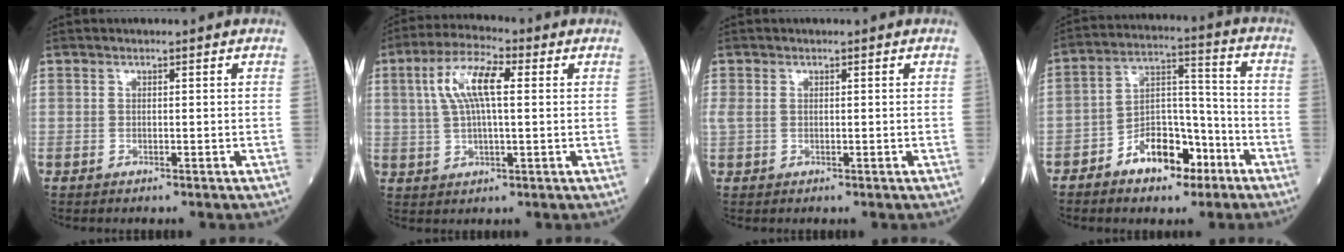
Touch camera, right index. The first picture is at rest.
{"total": 9.0, "force": [2.3, 2.4, 8.4], "torque": [-0.171, 0.020, 0.042]}
{"total": 1.6, "force": [0.4, 0.9, 1.2], "torque": [-0.048, 0.019, 0.018]}
{"total": 10.2, "force": [-5.9, 5.1, 6.5], "torque": [-0.115, 0.027, -0.098]}